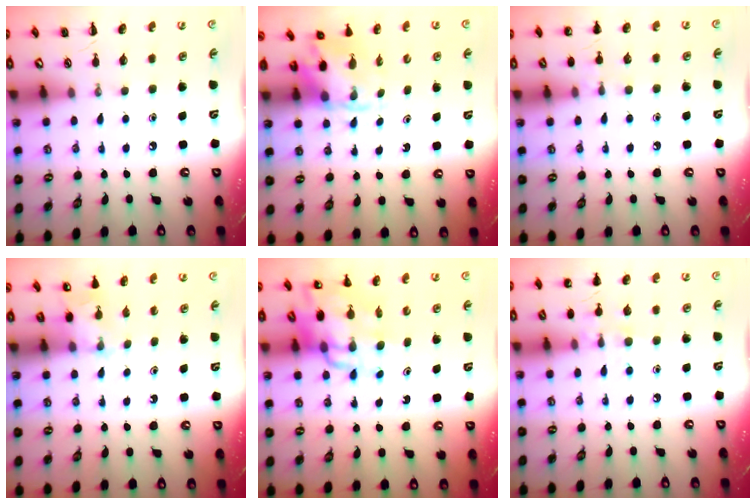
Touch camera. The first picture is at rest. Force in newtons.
{"total": 4.8, "press": 4.7, "slide": 0.4}
{"total": 5.2, "press": 4.9, "slide": 1.7}
{"total": 2.0, "press": 1.9, "slide": 0.6}
{"total": 14.0, "press": 13.4, "slide": 3.8}
{"total": 8.3, "press": 8.2, "slide": 1.5}